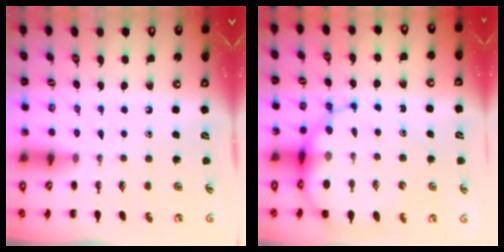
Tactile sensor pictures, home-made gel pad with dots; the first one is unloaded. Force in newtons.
{"total": 14.4, "press": 13.9, "slide": 3.7}